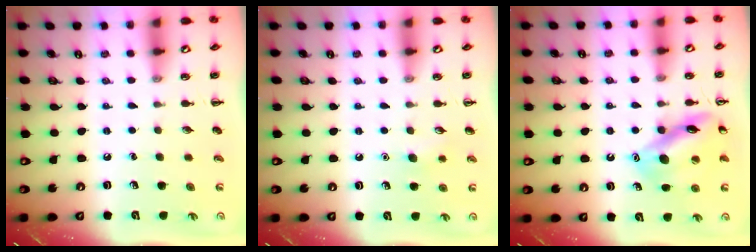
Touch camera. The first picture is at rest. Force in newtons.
{"total": 6.1, "press": 6.0, "slide": 1.4}
{"total": 14.9, "press": 14.8, "slide": 1.4}